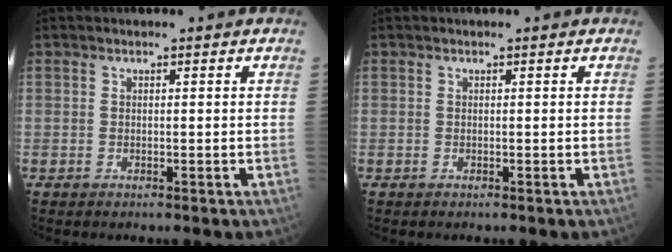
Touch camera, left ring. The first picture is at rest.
{"total": 0.0}